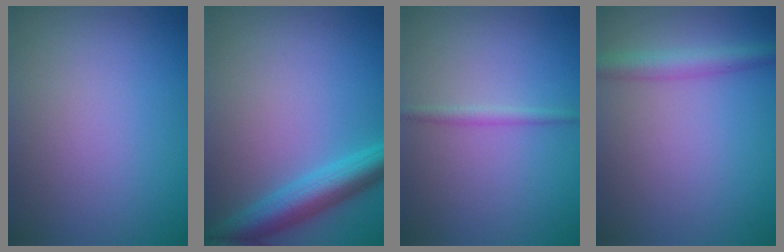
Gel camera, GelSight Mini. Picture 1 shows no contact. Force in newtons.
{"total": 5.1, "press": 5.1, "slide": 0.2}
{"total": 1.2, "press": 1.2, "slide": 0.1}
{"total": 2.9, "press": 2.9, "slide": 0.1}